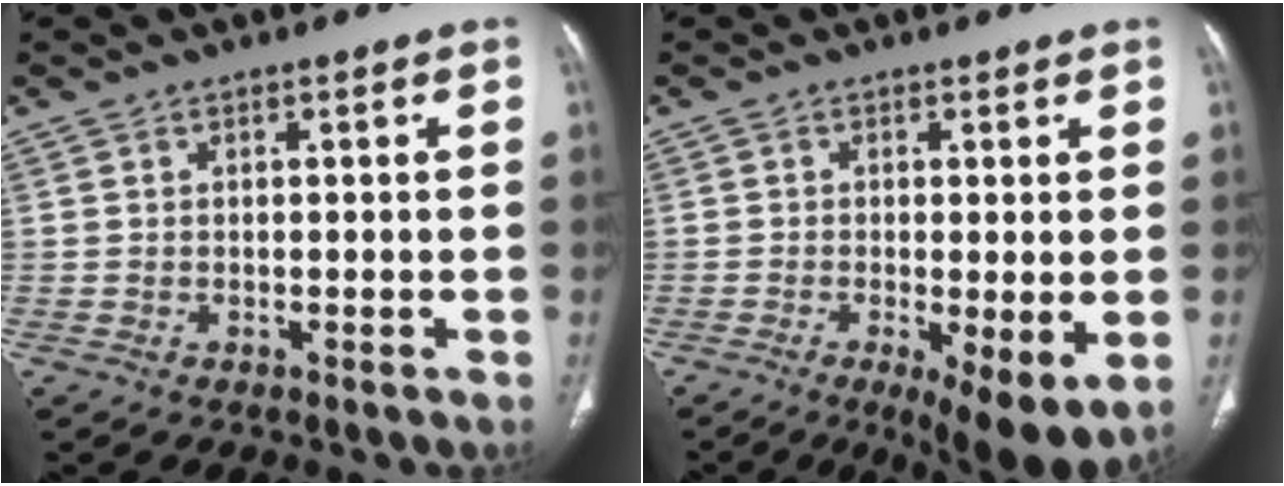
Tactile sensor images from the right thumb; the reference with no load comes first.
{"total": 9.4, "force": [-2.7, 2.6, 8.6], "torque": [-0.135, -0.022, -0.038]}